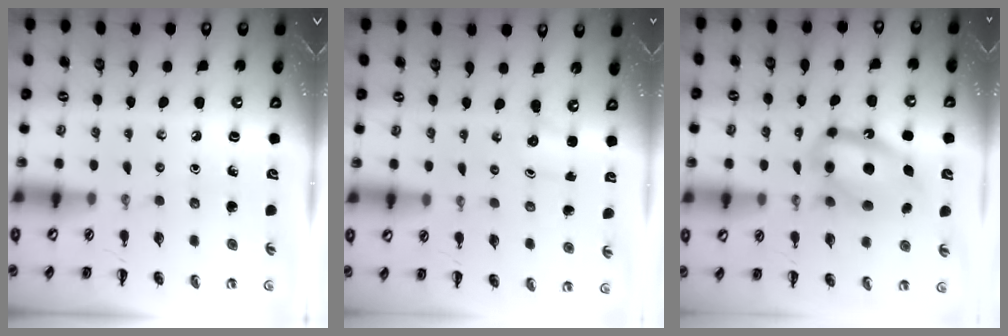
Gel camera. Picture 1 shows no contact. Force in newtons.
{"total": 1.8, "press": 1.7, "slide": 0.6}
{"total": 12.9, "press": 12.4, "slide": 3.5}